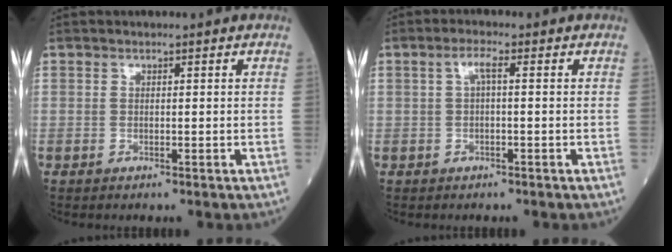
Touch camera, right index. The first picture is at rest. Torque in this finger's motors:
{"motor_torque": [0.33, 0.06, 0.19, 0.05]}